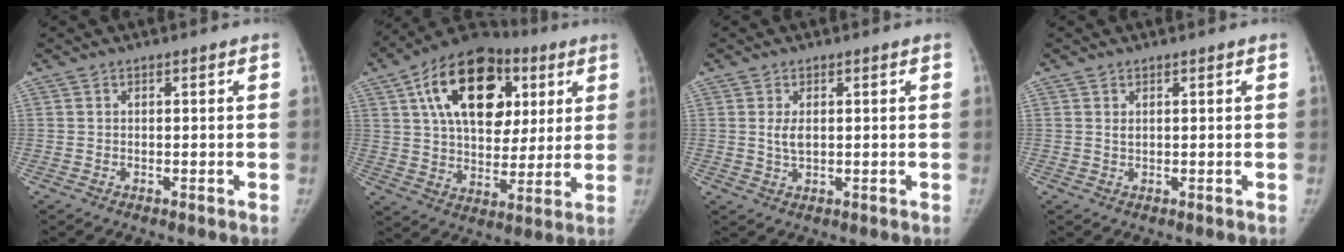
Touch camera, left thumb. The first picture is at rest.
{"total": 23.7, "force": [9.0, 15.1, 15.9], "torque": [-0.227, 0.004, 0.140]}
{"total": 2.8, "force": [0.5, 1.5, 2.3], "torque": [-0.043, -0.005, 0.012]}
{"total": 0.8, "force": [0.4, 0.4, 0.5], "torque": [-0.005, -0.002, 0.009]}